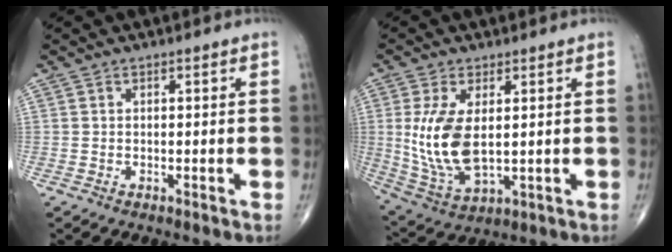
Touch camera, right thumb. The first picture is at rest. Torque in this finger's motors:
{"motor_torque": [-0.21, 0.66, 1.45, 0.27, 0.51]}